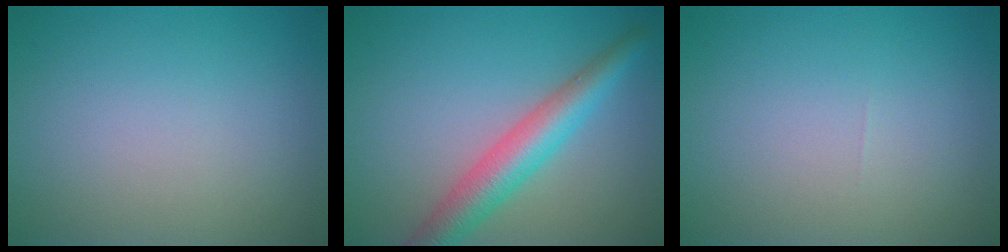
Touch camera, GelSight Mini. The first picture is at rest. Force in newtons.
{"total": 5.0, "press": 5.0, "slide": 0.2}
{"total": 0.0}